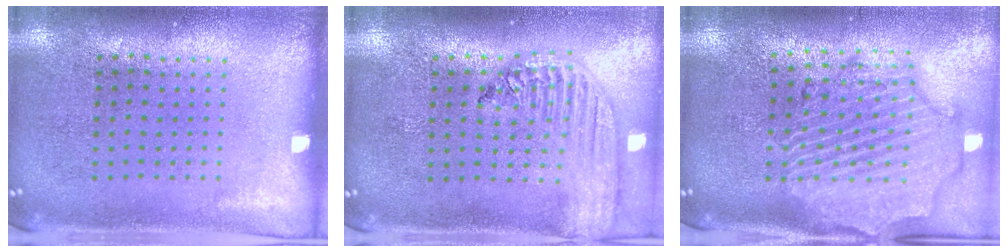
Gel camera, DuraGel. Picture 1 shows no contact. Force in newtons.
{"total": 2.2, "press": 1.9, "slide": 1.1}
{"total": 2.9, "press": 2.5, "slide": 1.4}